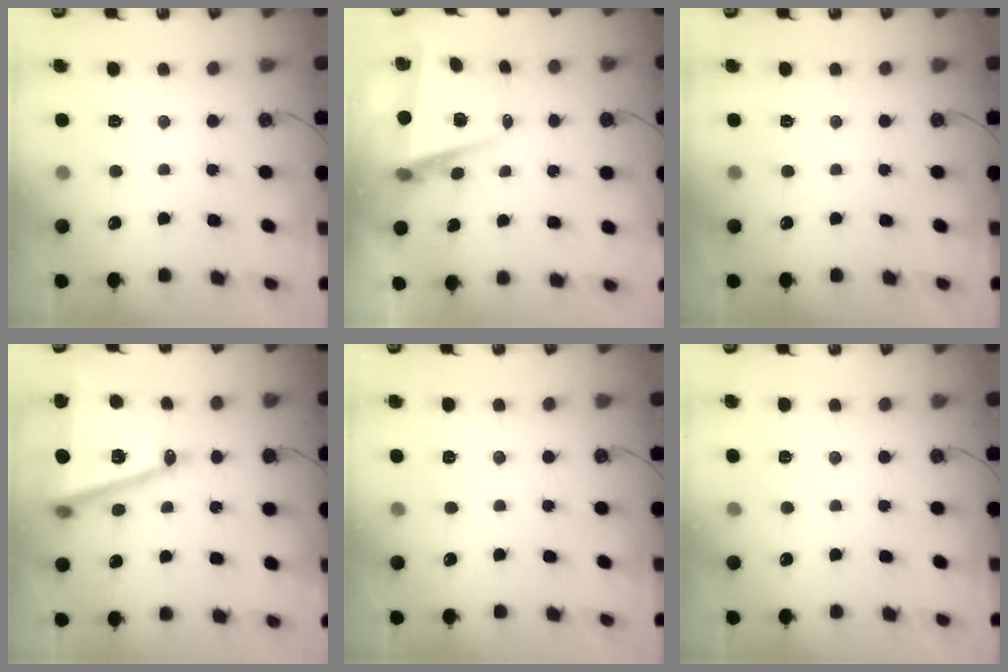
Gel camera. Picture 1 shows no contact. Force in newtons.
{"total": 6.2, "press": 5.0, "slide": 3.7}
{"total": 0.0}
{"total": 19.6, "press": 19.2, "slide": 3.8}
{"total": 5.7, "press": 3.8, "slide": 4.3}
{"total": 5.4, "press": 3.1, "slide": 4.5}